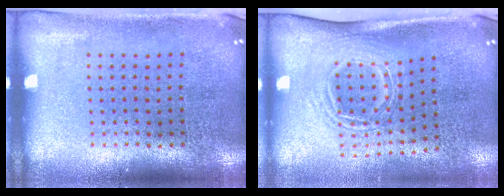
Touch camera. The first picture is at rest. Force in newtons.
{"total": 1.7, "press": 1.2, "slide": 1.2}